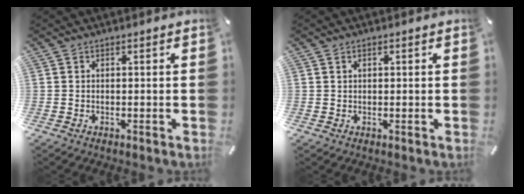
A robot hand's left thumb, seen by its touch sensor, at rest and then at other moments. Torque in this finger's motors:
{"motor_torque": [-0.29, -0.61, 0.01, 0.15, -0.01]}